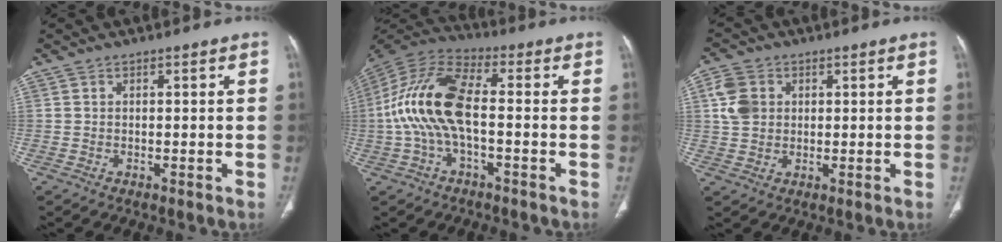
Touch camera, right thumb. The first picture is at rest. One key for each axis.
{"total": 15.0, "fx": -1.4, "fy": 6.7, "fz": 13.4, "tx": -0.292, "ty": 0.038, "tz": -0.033}
{"total": 6.1, "fx": 1.5, "fy": 4.9, "fz": 3.3, "tx": -0.059, "ty": 0.003, "tz": 0.027}